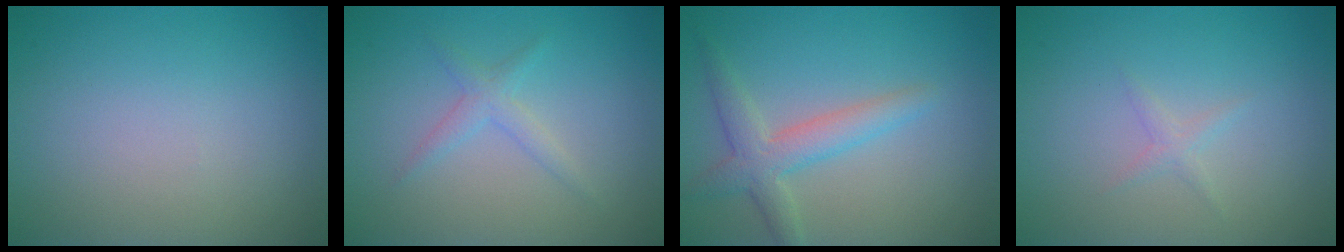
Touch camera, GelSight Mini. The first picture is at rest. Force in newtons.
{"total": 1.6, "press": 1.6, "slide": 0.1}
{"total": 3.3, "press": 3.3, "slide": 0.2}
{"total": 0.9, "press": 0.8, "slide": 0.1}